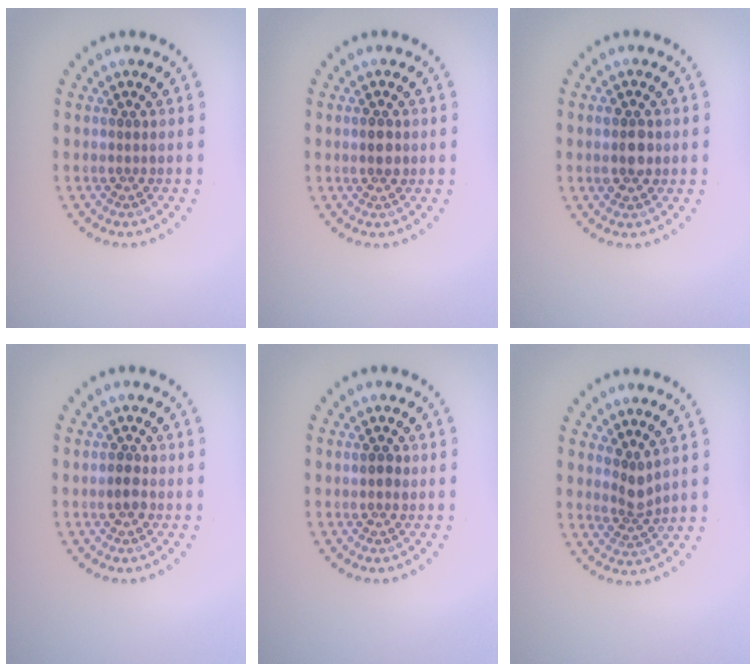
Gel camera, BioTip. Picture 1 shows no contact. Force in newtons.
{"total": 1.5, "press": 1.5, "slide": 0.2}
{"total": 2.5, "press": 2.5, "slide": 0.2}
{"total": 1.3, "press": 1.3, "slide": 0.4}
{"total": 1.0, "press": 1.0, "slide": 0.1}
{"total": 1.9, "press": 1.3, "slide": 1.4}